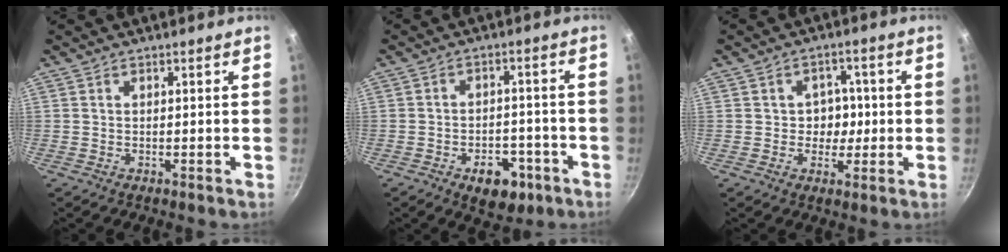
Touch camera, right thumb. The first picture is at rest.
{"total": 8.7, "force": [-5.4, 5.2, 4.4], "torque": [-0.034, 0.051, -0.076]}
{"total": 5.3, "force": [-0.1, 4.4, 3.0], "torque": [0.002, 0.010, -0.004]}